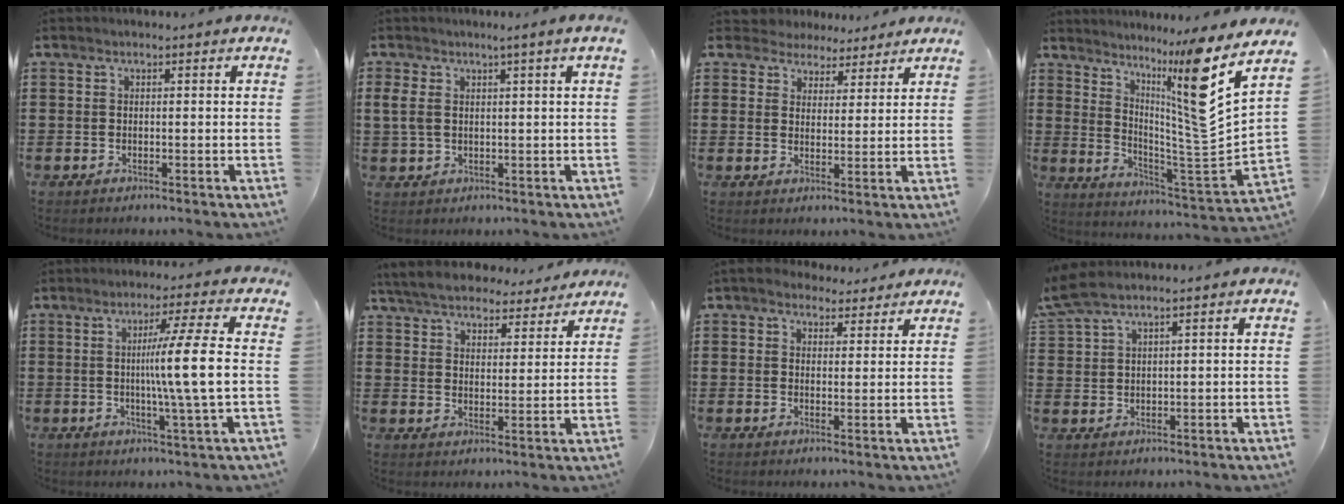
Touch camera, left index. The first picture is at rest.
{"total": 3.4, "force": [0.8, 0.8, 3.2], "torque": [-0.081, -0.004, 0.008]}
{"total": 4.0, "force": [3.5, 1.9, -0.2], "torque": [-0.016, -0.006, 0.064]}
{"total": 12.3, "force": [7.1, -1.0, 10.0], "torque": [-0.175, -0.083, 0.090]}
{"total": 9.1, "force": [0.2, -0.8, 9.0], "torque": [-0.156, -0.009, -0.007]}
{"total": 6.3, "force": [6.0, 1.1, 1.5], "torque": [-0.056, -0.023, 0.108]}
{"total": 3.6, "force": [3.1, 1.5, 0.8], "torque": [-0.027, -0.005, 0.059]}
{"total": 3.7, "force": [2.8, 0.7, 2.3], "torque": [-0.054, 0.003, 0.052]}